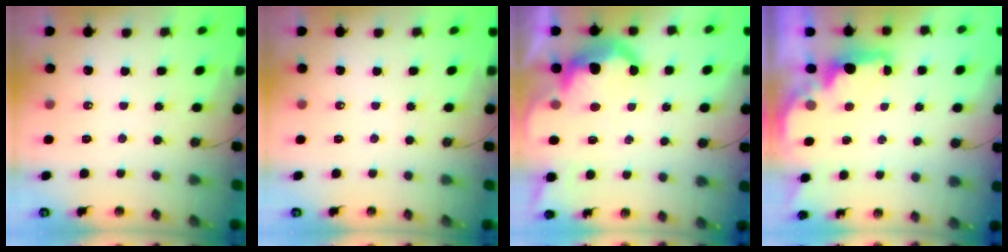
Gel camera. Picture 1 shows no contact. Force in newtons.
{"total": 0.0}
{"total": 13.6, "press": 13.6, "slide": 0.9}
{"total": 2.5, "press": 2.3, "slide": 0.8}